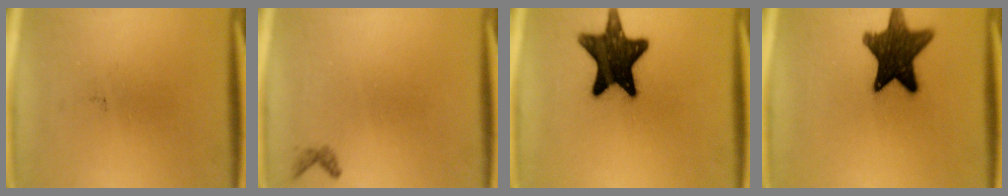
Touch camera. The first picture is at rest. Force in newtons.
{"total": 0.7}
{"total": 14.7}
{"total": 14.3}